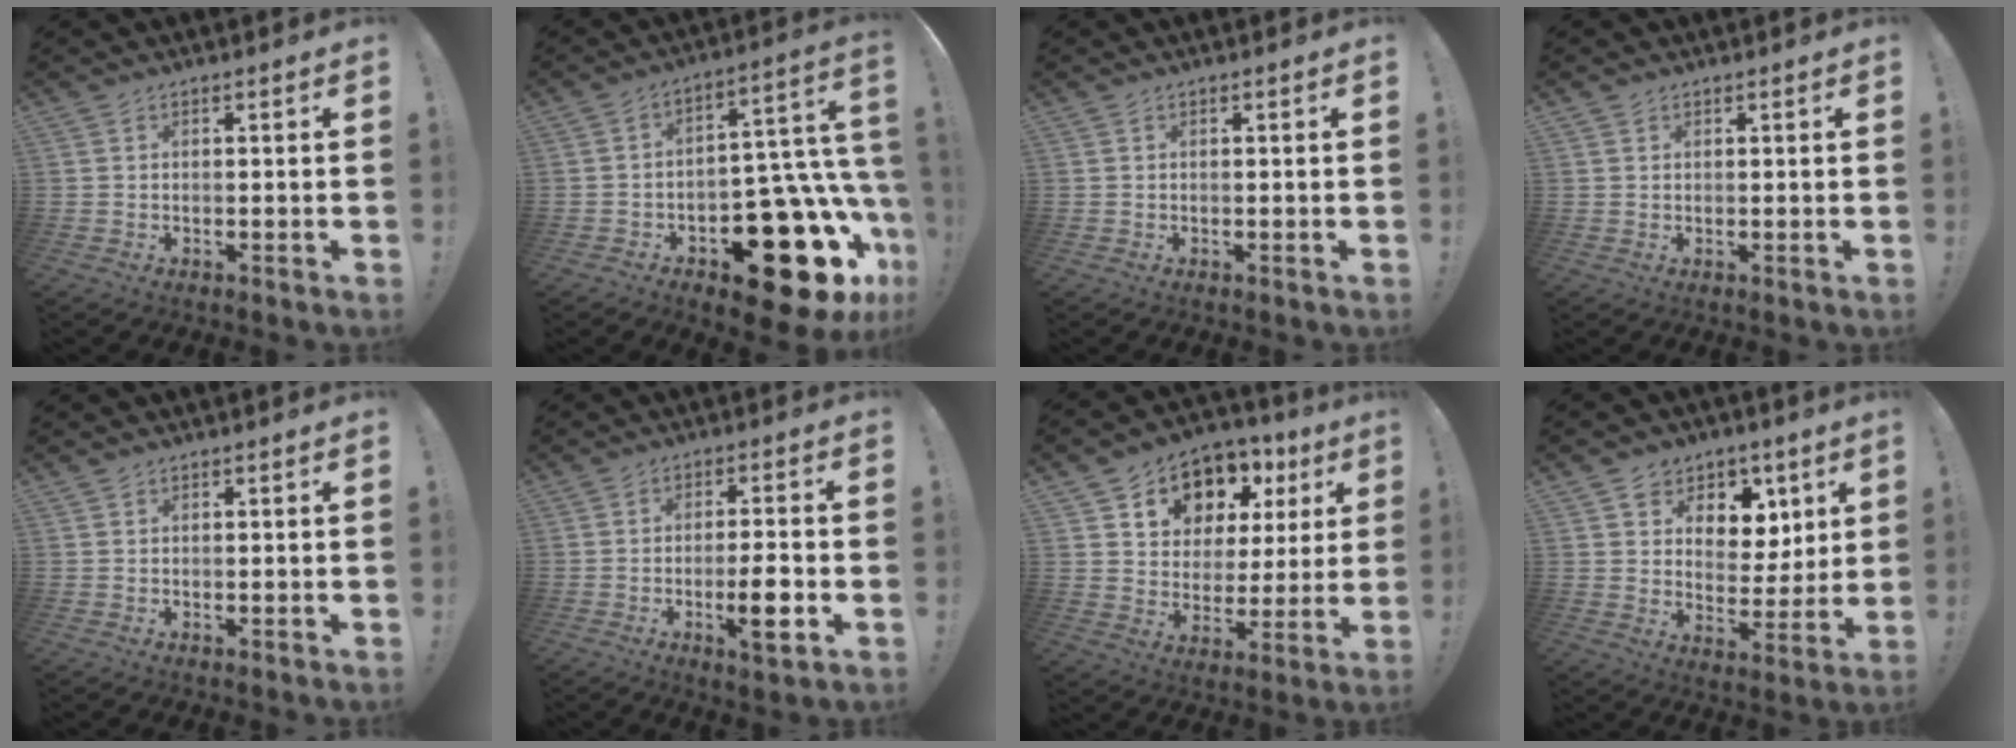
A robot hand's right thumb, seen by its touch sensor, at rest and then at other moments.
{"total": 25.6, "force": [-10.8, 13.7, 18.7], "torque": [-0.176, 0.059, -0.150]}
{"total": 0.0}
{"total": 0.9, "force": [0.6, 0.6, 0.1], "torque": [0.004, -0.002, 0.012]}
{"total": 0.0}
{"total": 8.3, "force": [-3.1, 1.2, 7.6], "torque": [-0.116, 0.000, -0.052]}
{"total": 11.4, "force": [6.8, 8.3, 3.9], "torque": [-0.060, -0.057, 0.135]}
{"total": 9.3, "force": [4.6, 7.7, 2.6], "torque": [-0.033, -0.031, 0.092]}